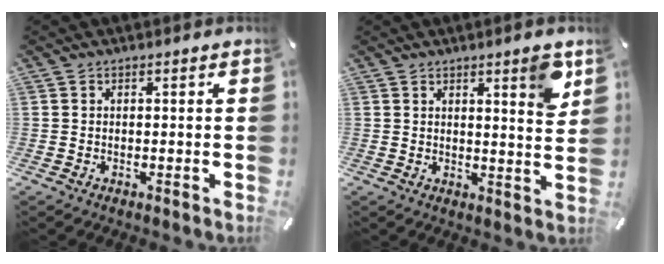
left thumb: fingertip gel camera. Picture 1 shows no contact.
{"total": 6.3, "force": [4.1, 0.8, 4.7], "torque": [-0.060, -0.026, 0.061]}